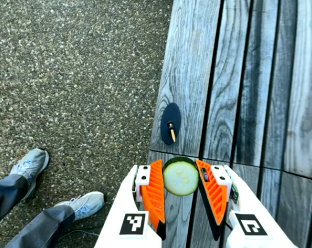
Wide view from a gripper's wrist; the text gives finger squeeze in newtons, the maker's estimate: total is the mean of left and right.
{"total": 10.7, "left": 10.5, "right": 10.8}